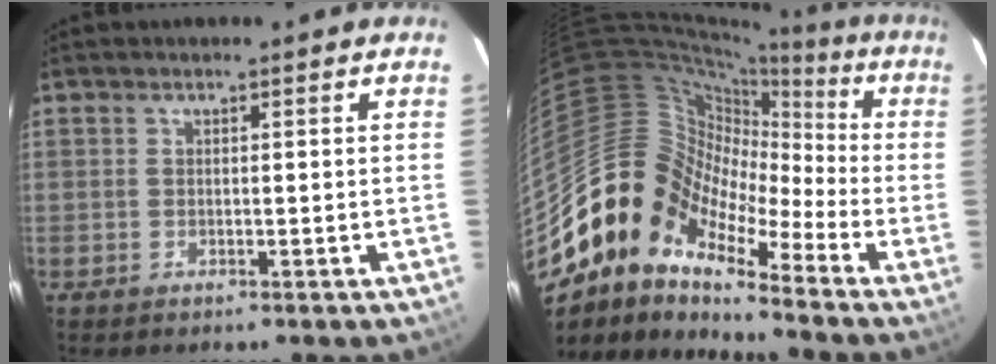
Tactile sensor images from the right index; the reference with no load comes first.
{"total": 12.2, "force": [-6.0, 8.8, 5.9], "torque": [-0.087, 0.014, -0.140]}